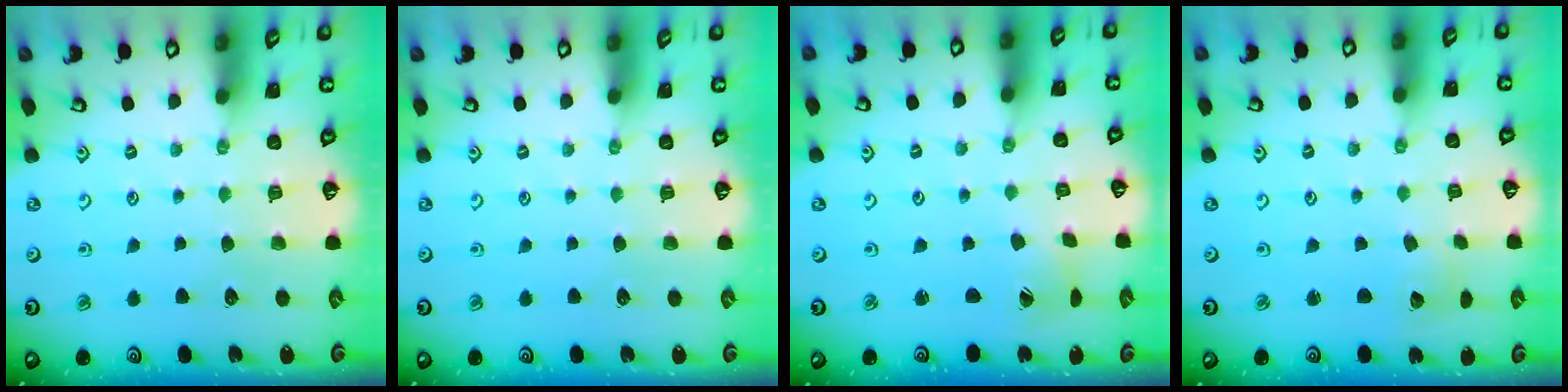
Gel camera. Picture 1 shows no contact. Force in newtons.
{"total": 0.0}
{"total": 2.2, "press": 2.2, "slide": 0.1}
{"total": 1.8, "press": 1.8, "slide": 0.1}